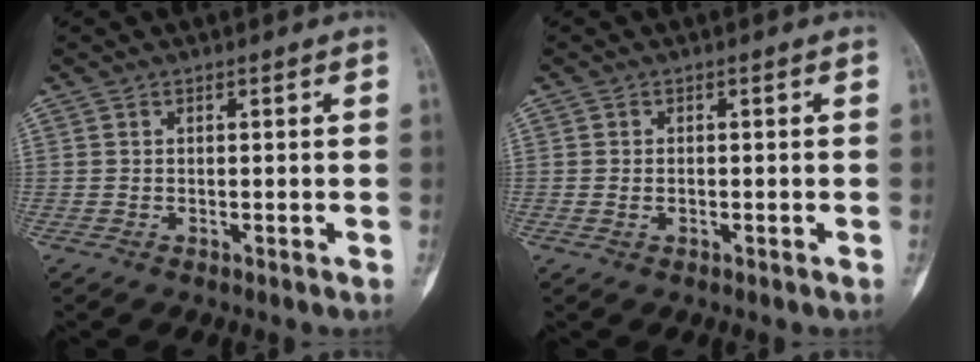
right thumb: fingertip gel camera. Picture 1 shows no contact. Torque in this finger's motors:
{"motor_torque": [-0.31, -0.56, -0.29, 0.13, -0.07]}